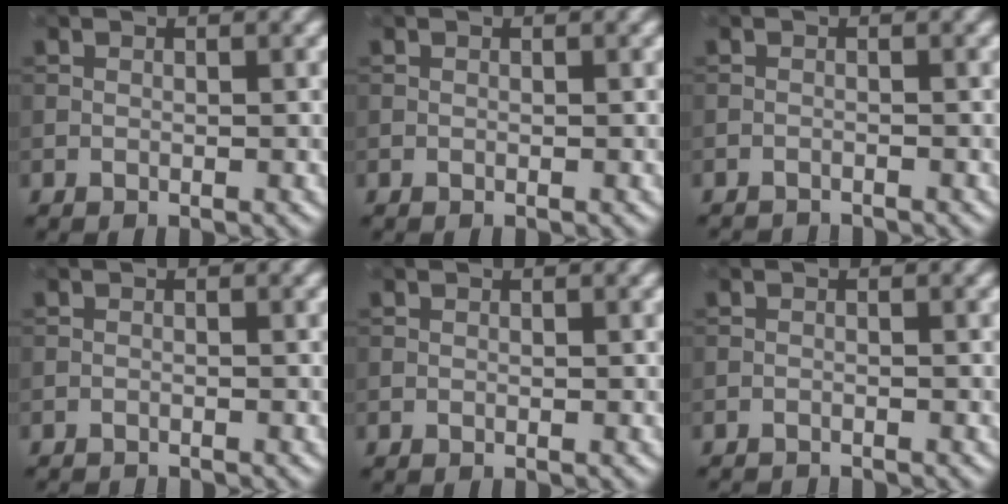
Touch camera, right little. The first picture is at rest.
{"total": 0.0}
{"total": 2.1, "force": [-2.1, 0.2, 0.3], "torque": [-0.002, -0.007, -0.036]}
{"total": 1.5, "force": [-1.5, 0.2, 0.2], "torque": [0.003, -0.007, -0.027]}
{"total": 0.0}
{"total": 1.9, "force": [-1.8, 0.2, 0.3], "torque": [-0.001, -0.007, -0.033]}